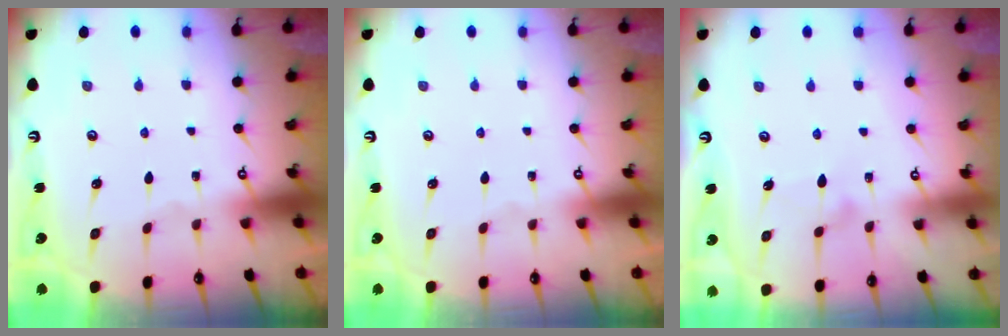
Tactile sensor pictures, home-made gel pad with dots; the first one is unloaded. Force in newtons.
{"total": 0.0}
{"total": 8.3, "press": 8.2, "slide": 0.4}